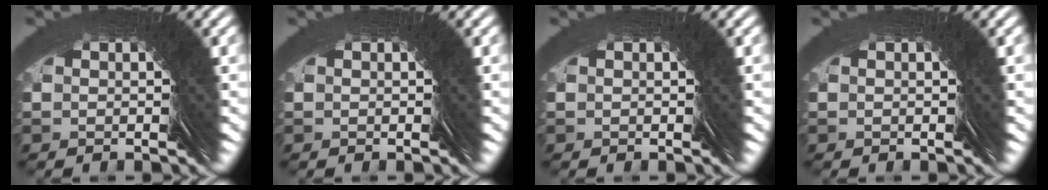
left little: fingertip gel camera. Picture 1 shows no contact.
{"total": 0.0}
{"total": 0.0}
{"total": 0.0}